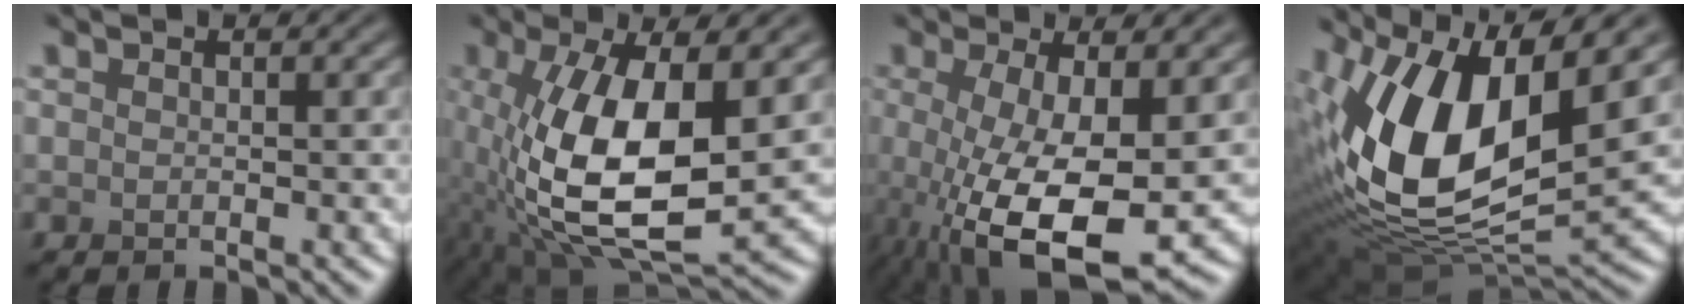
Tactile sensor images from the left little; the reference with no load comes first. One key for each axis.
{"total": 12.3, "fx": 0.0, "fy": 5.4, "fz": 11.1, "tx": -0.215, "ty": -0.017, "tz": 0.005}
{"total": 10.6, "fx": -2.4, "fy": 3.6, "fz": 9.7, "tx": -0.183, "ty": -0.024, "tz": -0.031}
{"total": 13.7, "fx": 3.3, "fy": 6.9, "fz": 11.4, "tx": -0.217, "ty": -0.007, "tz": 0.052}